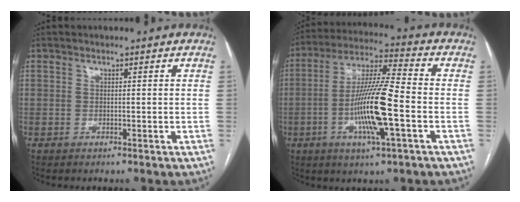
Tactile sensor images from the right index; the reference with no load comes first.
{"total": 13.9, "force": [-3.6, 0.8, 13.4], "torque": [-0.258, -0.004, -0.070]}